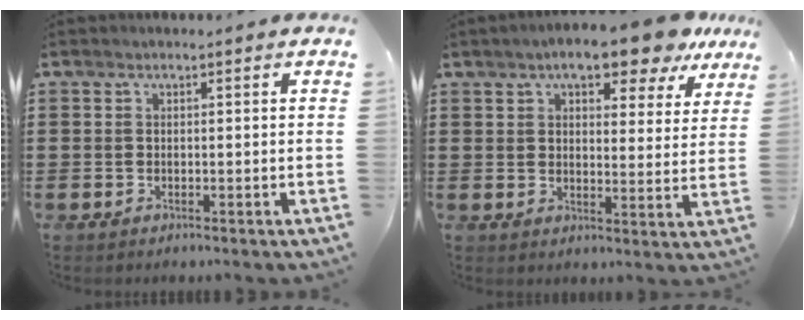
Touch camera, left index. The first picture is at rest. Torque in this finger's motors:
{"motor_torque": [1.65, -0.49, 1.05, 0.21]}